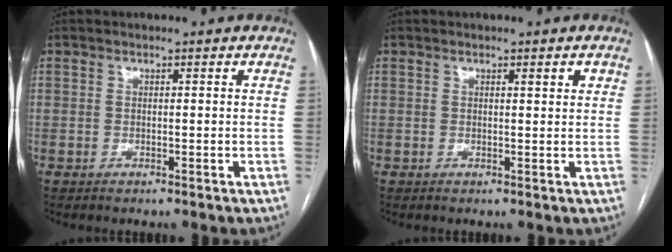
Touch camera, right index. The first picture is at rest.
{"total": 1.3, "force": [0.7, 0.2, 1.1], "torque": [-0.017, 0.000, 0.008]}